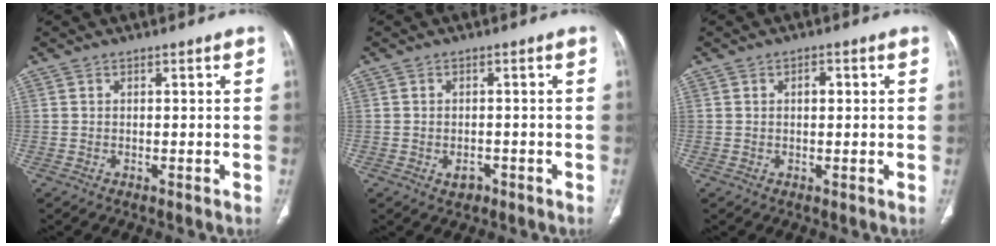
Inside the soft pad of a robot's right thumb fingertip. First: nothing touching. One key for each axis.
{"total": 2.3, "fx": -1.0, "fy": 1.6, "fz": 1.2, "tx": -0.014, "ty": 0.005, "tz": -0.009}
{"total": 2.0, "fx": 0.4, "fy": 1.1, "fz": 1.6, "tx": -0.022, "ty": 0.004, "tz": 0.005}